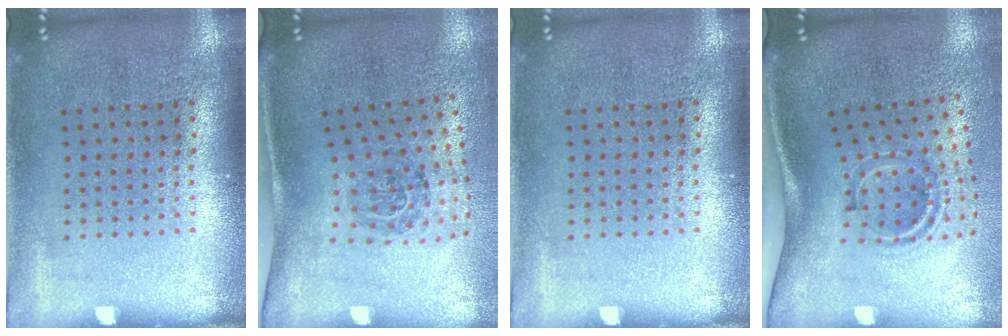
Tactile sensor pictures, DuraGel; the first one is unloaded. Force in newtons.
{"total": 1.8, "press": 1.1, "slide": 1.4}
{"total": 0.0}
{"total": 1.9, "press": 1.2, "slide": 1.5}